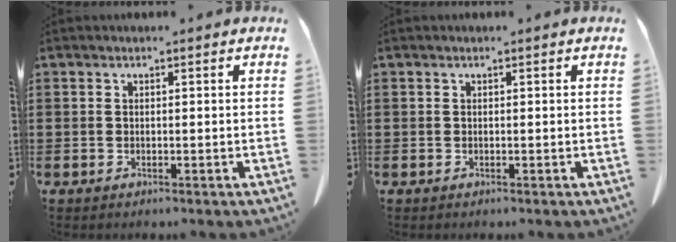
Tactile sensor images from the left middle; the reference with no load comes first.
{"total": 0.0}